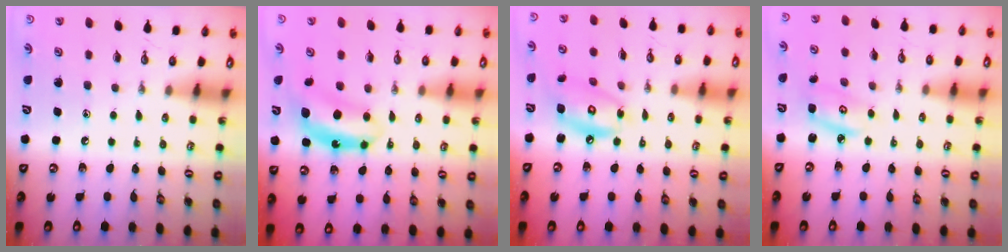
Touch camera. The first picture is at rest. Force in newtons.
{"total": 7.7, "press": 7.7, "slide": 0.4}
{"total": 11.0, "press": 11.0, "slide": 1.0}
{"total": 3.8, "press": 3.8, "slide": 0.2}